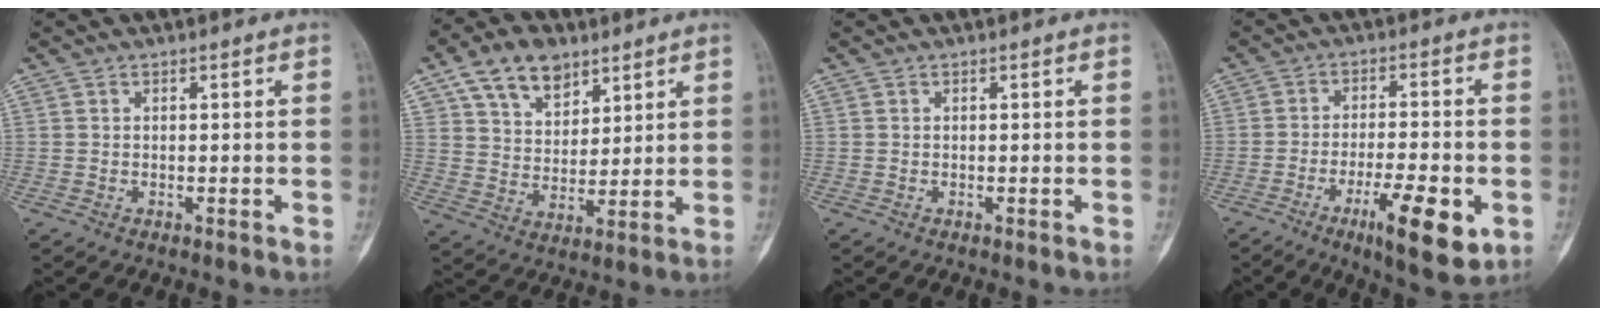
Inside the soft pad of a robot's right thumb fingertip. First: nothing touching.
{"total": 11.7, "force": [6.8, 7.5, 5.9], "torque": [-0.069, -0.028, 0.126]}
{"total": 0.0}
{"total": 12.0, "force": [-4.8, 3.5, 10.4], "torque": [-0.154, 0.009, -0.070]}